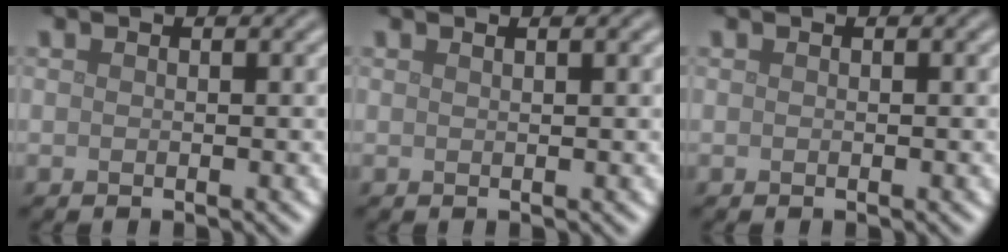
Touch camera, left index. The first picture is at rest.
{"total": 1.3, "force": [0.8, 0.5, 1.0], "torque": [-0.009, 0.001, 0.006]}
{"total": 0.0}